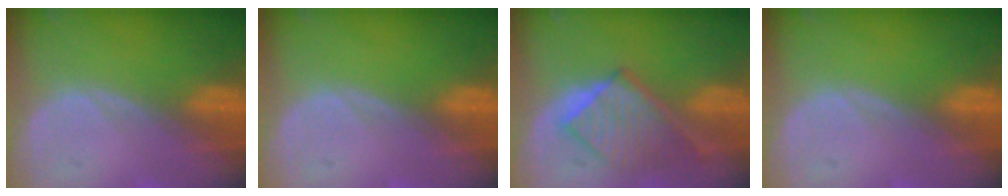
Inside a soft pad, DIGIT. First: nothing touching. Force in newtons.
{"total": 0.0}
{"total": 6.9, "press": 6.9, "slide": 0.2}
{"total": 0.0}